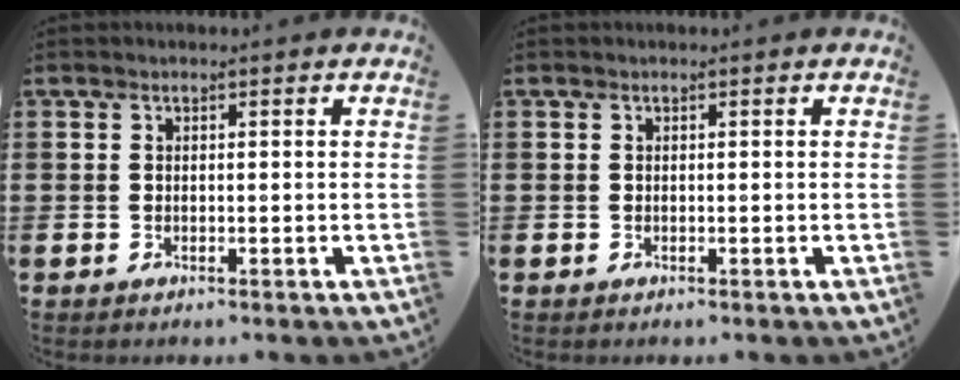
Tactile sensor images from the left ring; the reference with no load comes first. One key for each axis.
{"total": 0.0}